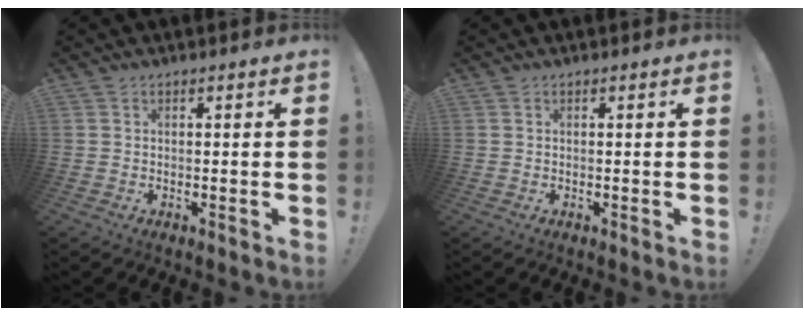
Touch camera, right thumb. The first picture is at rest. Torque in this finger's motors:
{"motor_torque": [0.00, 0.00, -0.02, 0.02, 0.00]}